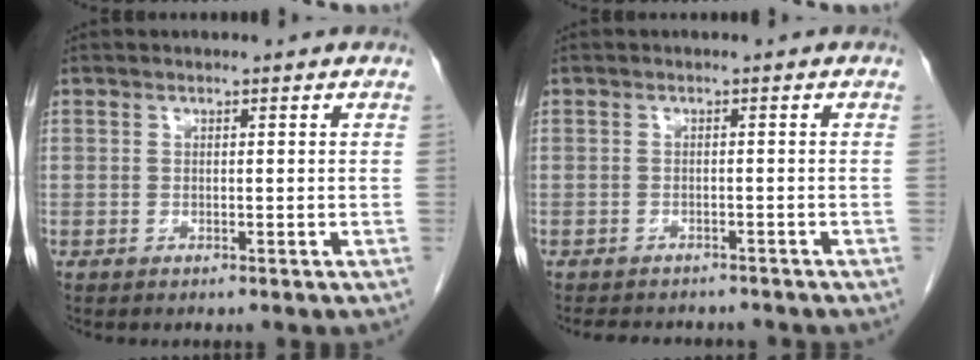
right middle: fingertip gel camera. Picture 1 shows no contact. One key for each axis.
{"total": 7.4, "fx": -6.5, "fy": 2.6, "fz": 2.2, "tx": -0.033, "ty": 0.000, "tz": -0.081}